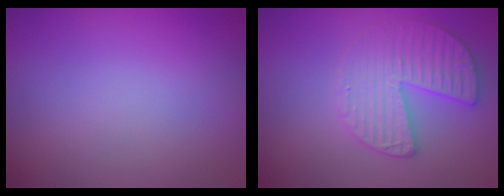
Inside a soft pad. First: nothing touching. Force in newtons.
{"total": 3.6, "press": 3.6, "slide": 0.1}